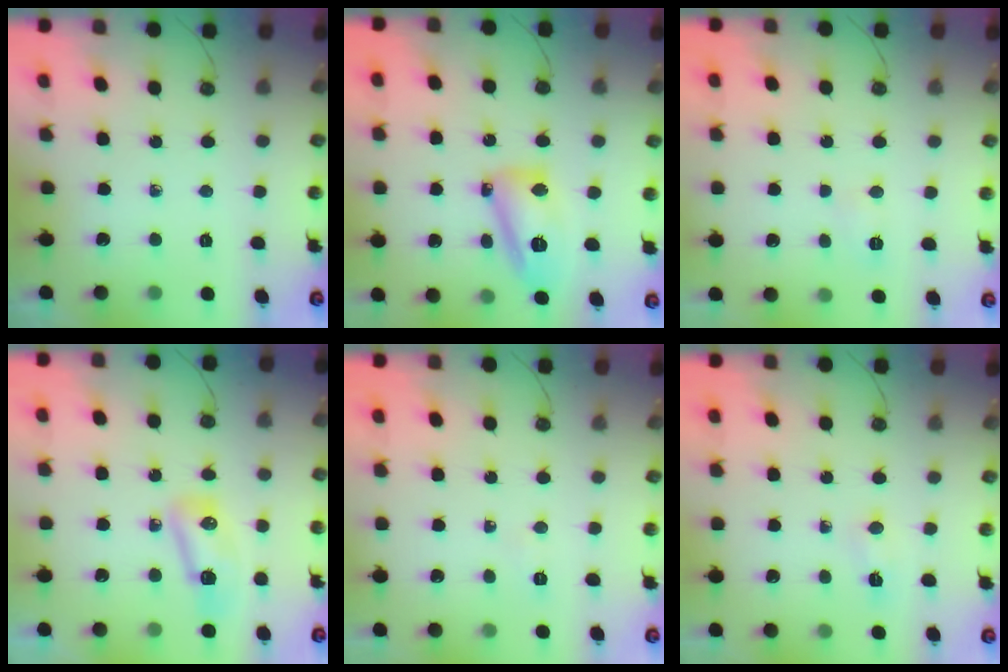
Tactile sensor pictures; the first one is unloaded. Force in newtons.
{"total": 14.1, "press": 14.0, "slide": 1.4}
{"total": 3.9, "press": 3.8, "slide": 1.0}
{"total": 8.3, "press": 8.2, "slide": 0.9}
{"total": 16.1, "press": 5.3, "slide": 15.2}
{"total": 4.1, "press": 3.7, "slide": 1.8}